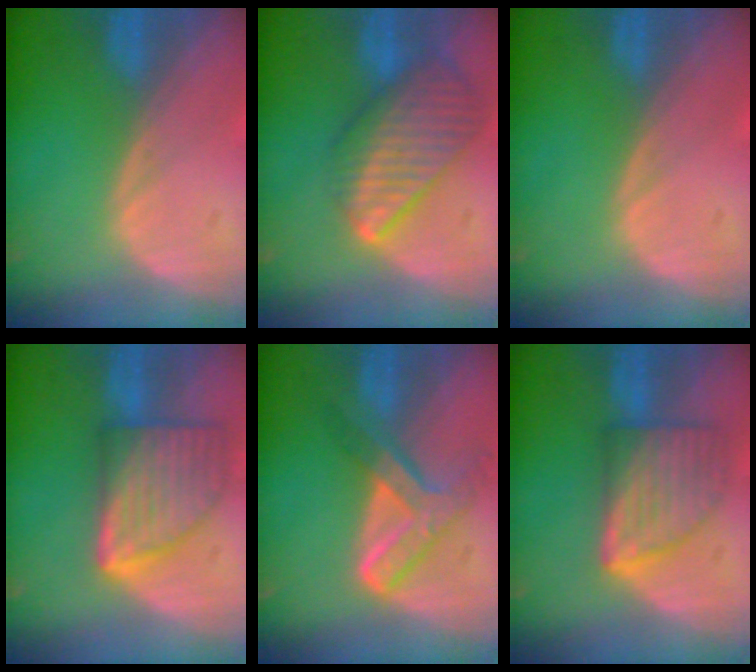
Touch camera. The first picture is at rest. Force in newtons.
{"total": 9.5, "press": 8.3, "slide": 4.6}
{"total": 0.0}
{"total": 8.4, "press": 8.4, "slide": 0.3}
{"total": 7.5, "press": 6.2, "slide": 4.2}
{"total": 7.1, "press": 7.1, "slide": 0.1}